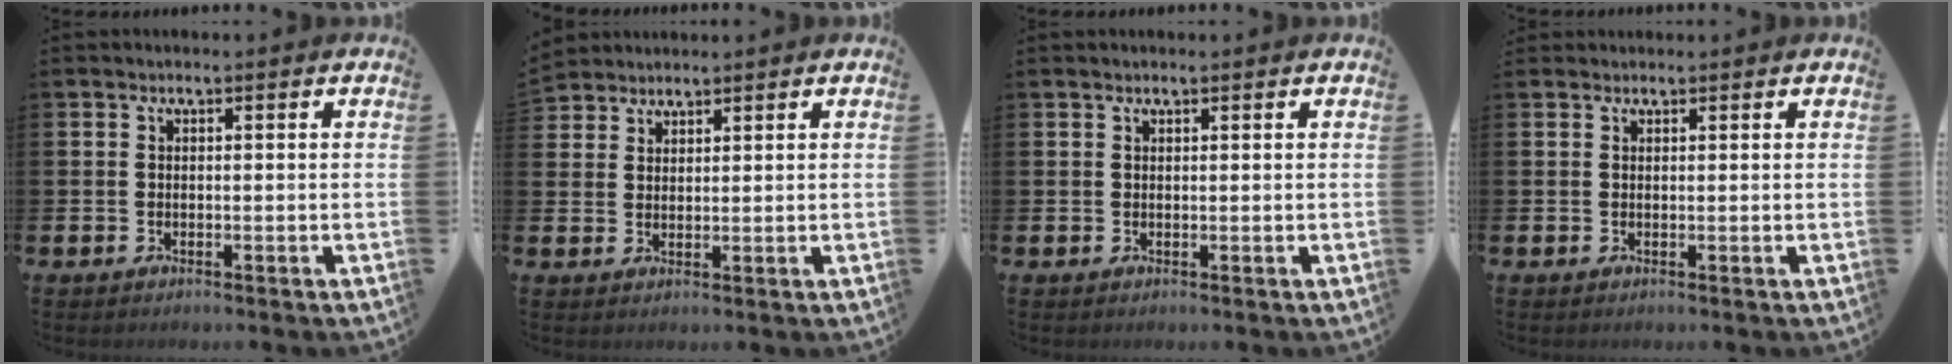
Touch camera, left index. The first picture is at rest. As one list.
[{"total": 3.0, "force": [2.9, 0.7, -0.5], "torque": [0.004, -0.009, 0.057]}, {"total": 0.7, "force": [0.7, 0.1, 0.2], "torque": [0.000, 0.000, 0.011]}, {"total": 0.7, "force": [0.7, 0.1, 0.0], "torque": [0.009, -0.003, 0.011]}]